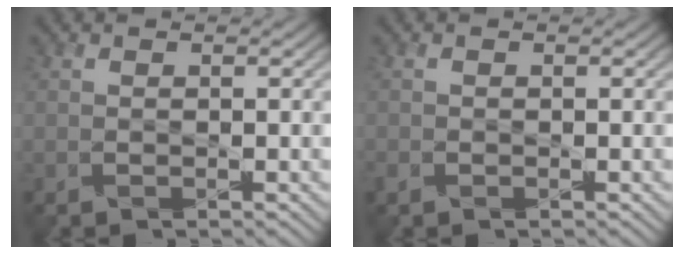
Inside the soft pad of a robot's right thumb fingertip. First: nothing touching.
{"total": 0.8, "force": [-0.4, 0.6, 0.2], "torque": [-0.007, -0.002, -0.011]}